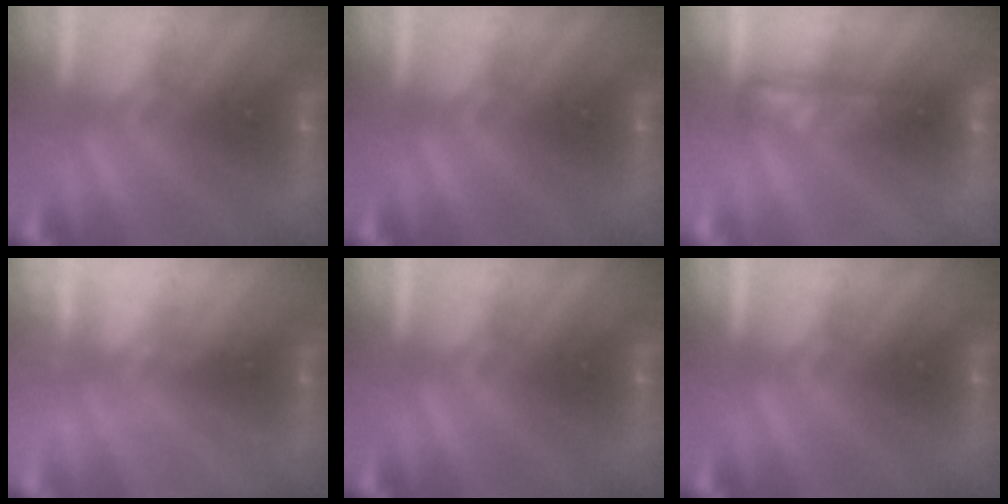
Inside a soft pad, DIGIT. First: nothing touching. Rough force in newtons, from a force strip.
{"total": 0.0}
{"total": 4.4}
{"total": 2.1}
{"total": 0.0}
{"total": 0.0}